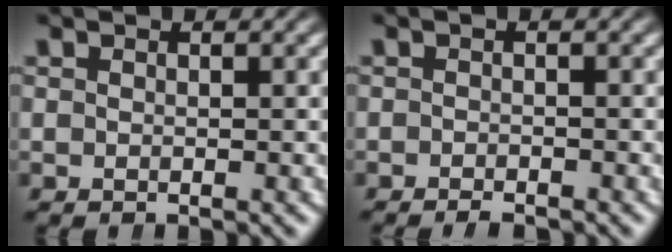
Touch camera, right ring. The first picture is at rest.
{"total": 1.3, "force": [-1.3, -0.1, 0.2], "torque": [0.002, -0.001, -0.022]}